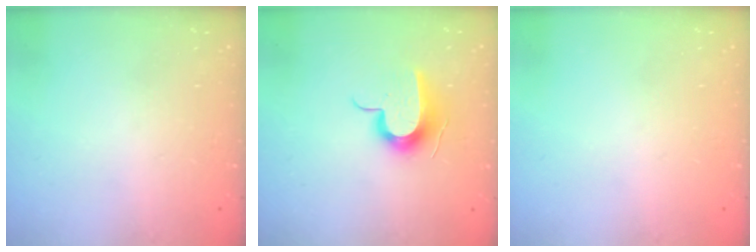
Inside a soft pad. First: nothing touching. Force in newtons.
{"total": 10.6, "press": 10.5, "slide": 1.3}
{"total": 0.0}